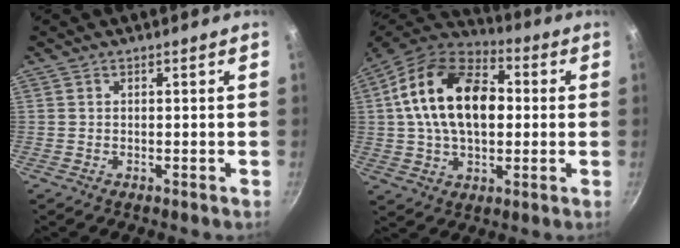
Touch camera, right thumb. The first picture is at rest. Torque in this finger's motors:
{"motor_torque": [0.31, 3.64, 1.94, 0.39, 0.46]}